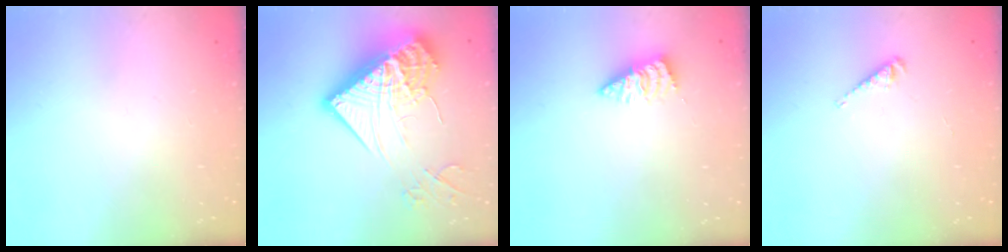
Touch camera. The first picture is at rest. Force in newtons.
{"total": 26.0, "press": 25.9, "slide": 2.6}
{"total": 2.3, "press": 2.3, "slide": 0.1}
{"total": 2.7, "press": 2.7, "slide": 0.3}